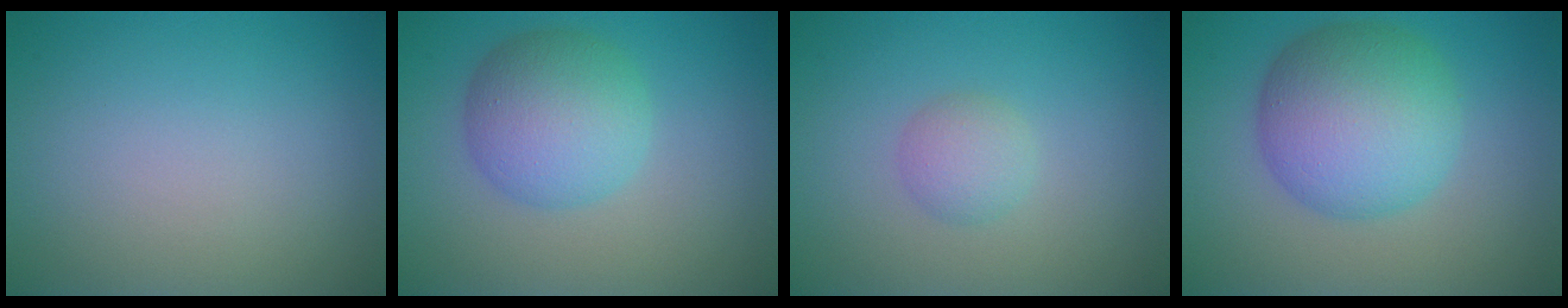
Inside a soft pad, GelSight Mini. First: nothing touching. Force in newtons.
{"total": 5.8, "press": 5.8, "slide": 0.3}
{"total": 1.9, "press": 1.9, "slide": 0.1}
{"total": 8.4, "press": 8.4, "slide": 0.0}